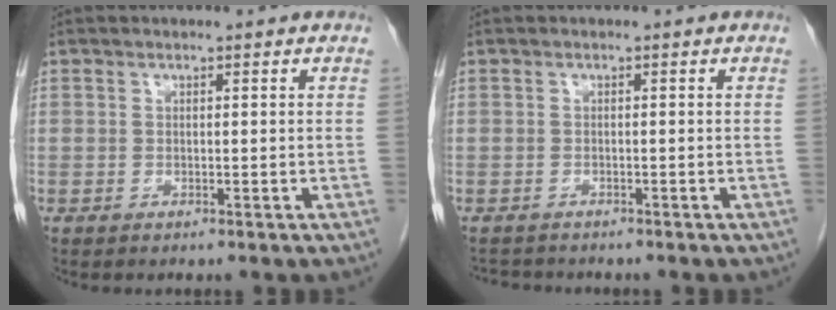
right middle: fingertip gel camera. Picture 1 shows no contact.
{"total": 2.7, "force": [-2.6, 0.8, 0.3], "torque": [-0.004, -0.007, -0.039]}